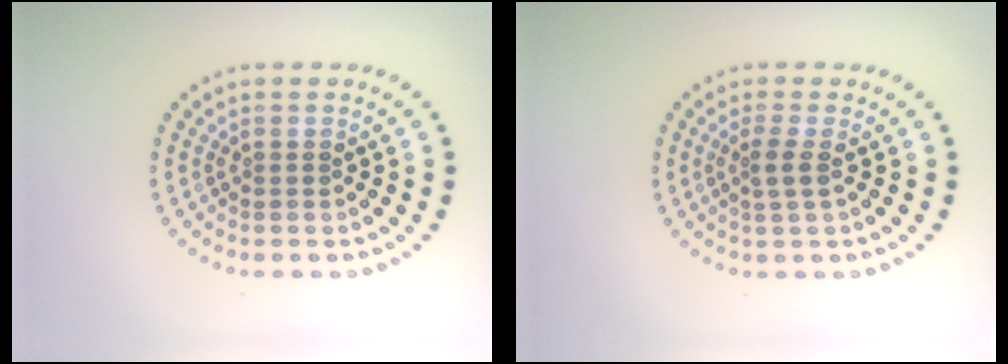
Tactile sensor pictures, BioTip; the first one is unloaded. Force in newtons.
{"total": 1.6, "press": 1.2, "slide": 1.0}